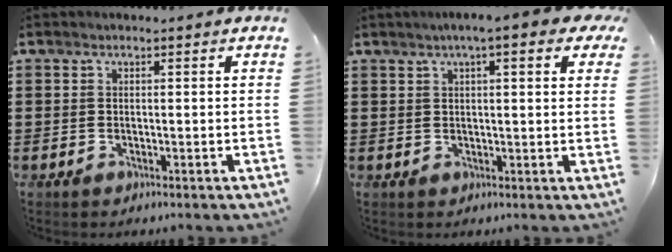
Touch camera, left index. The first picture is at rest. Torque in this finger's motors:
{"motor_torque": [2.14, 0.00, 1.05, 0.21]}